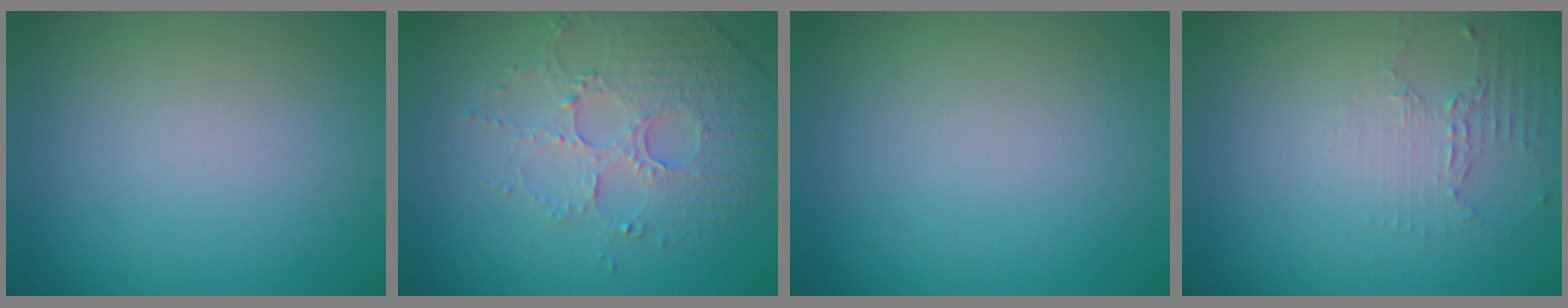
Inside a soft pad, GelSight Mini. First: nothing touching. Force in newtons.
{"total": 5.0, "press": 3.4, "slide": 3.6}
{"total": 0.0}
{"total": 2.0, "press": 1.5, "slide": 1.4}